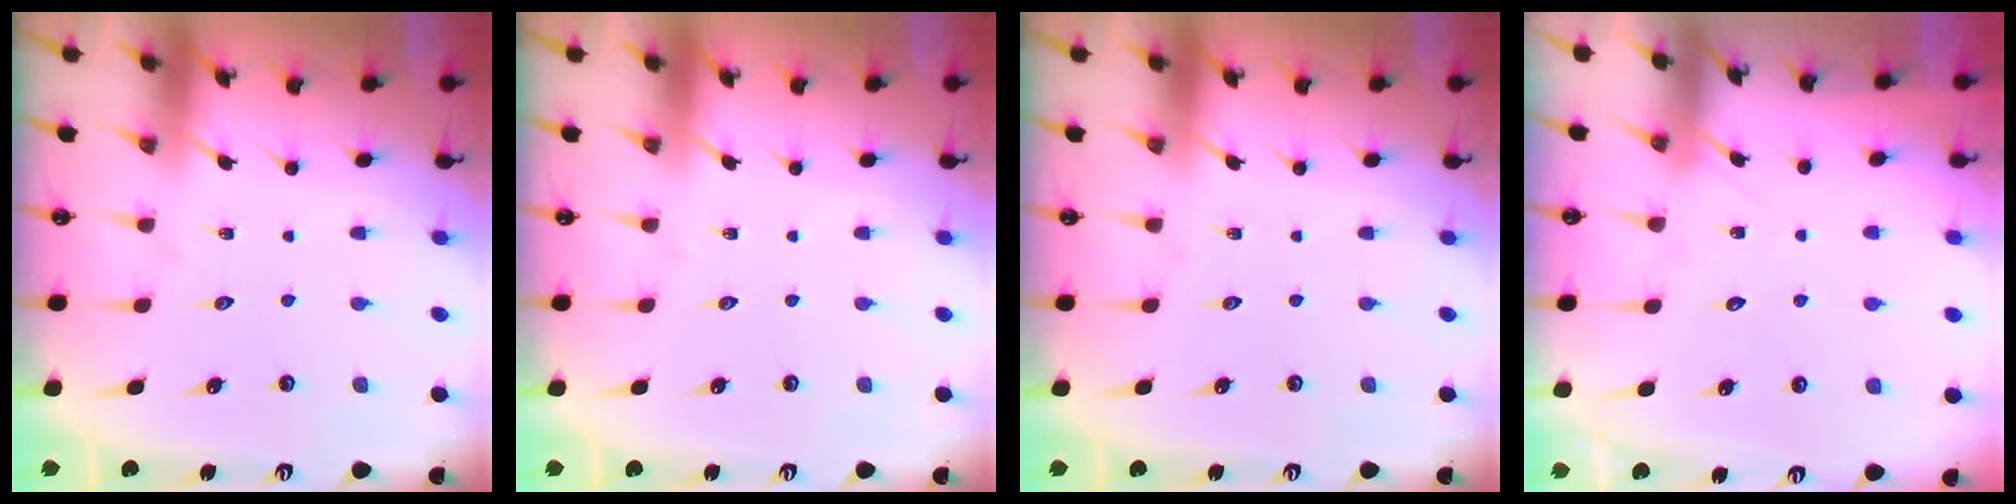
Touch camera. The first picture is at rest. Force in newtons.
{"total": 0.0}
{"total": 0.0}
{"total": 5.0, "press": 5.0, "slide": 0.5}